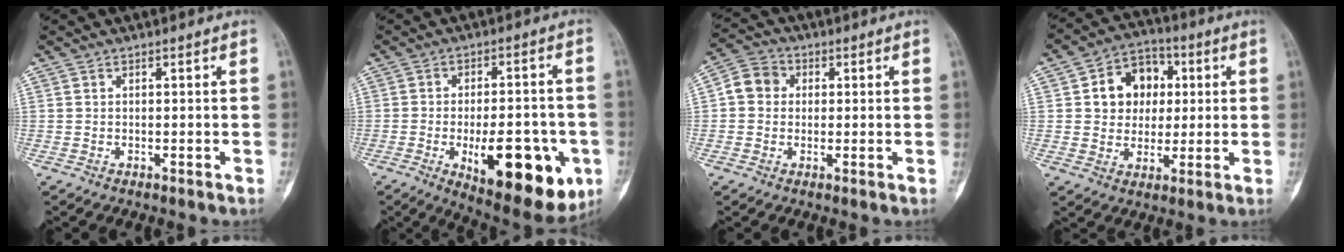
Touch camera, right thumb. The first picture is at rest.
{"total": 19.7, "force": [-6.5, 8.2, 16.6], "torque": [-0.186, 0.007, -0.076]}
{"total": 5.9, "force": [0.5, 5.3, 2.6], "torque": [-0.032, 0.015, -0.003]}
{"total": 11.4, "force": [2.2, 9.4, 6.1], "torque": [-0.048, 0.008, 0.031]}